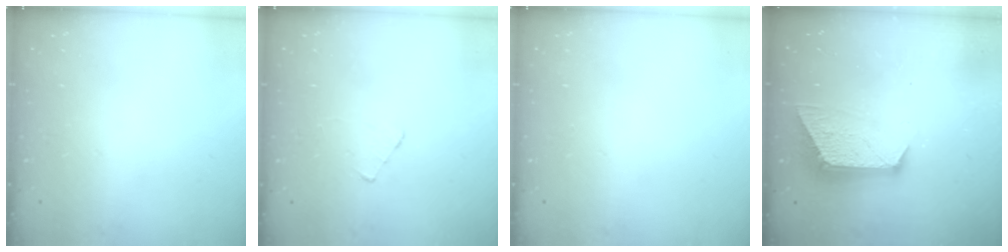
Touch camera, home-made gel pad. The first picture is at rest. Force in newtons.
{"total": 2.7, "press": 2.7, "slide": 0.3}
{"total": 0.0}
{"total": 11.0, "press": 10.9, "slide": 1.0}